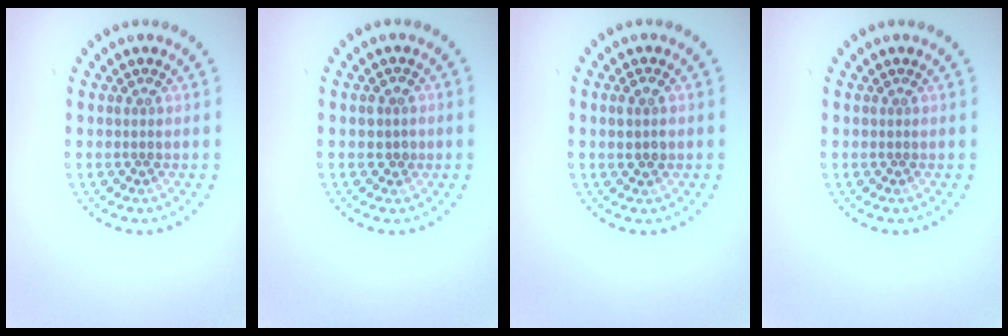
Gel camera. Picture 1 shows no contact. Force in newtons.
{"total": 1.4, "press": 1.3, "slide": 0.4}
{"total": 1.5, "press": 1.4, "slide": 0.4}
{"total": 0.0}